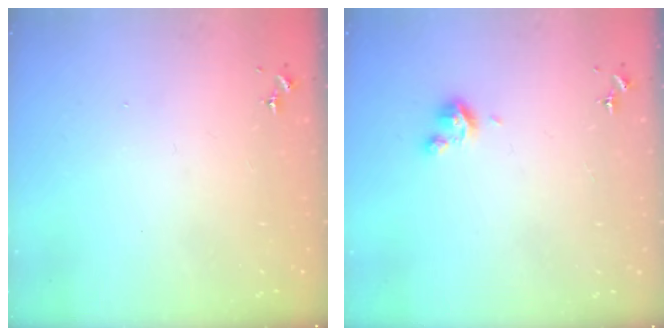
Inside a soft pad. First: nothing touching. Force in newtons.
{"total": 4.7, "press": 4.7, "slide": 0.5}